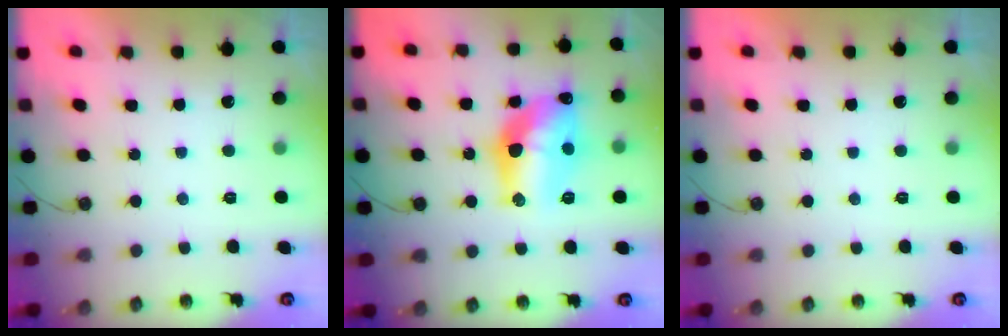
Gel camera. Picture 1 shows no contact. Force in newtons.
{"total": 15.1, "press": 15.0, "slide": 1.6}
{"total": 0.0}